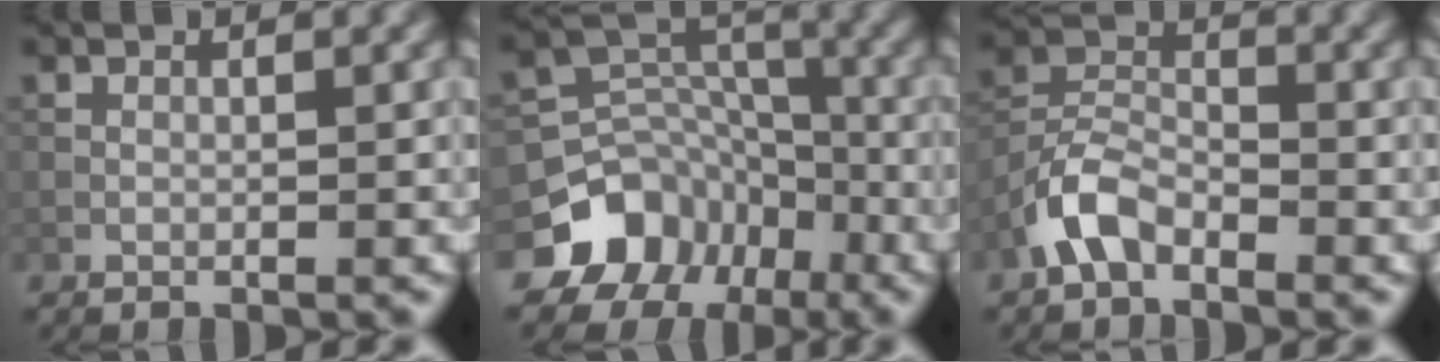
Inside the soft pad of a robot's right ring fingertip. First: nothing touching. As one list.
[{"total": 10.8, "force": [-6.8, 8.1, 2.0], "torque": [-0.036, 0.008, -0.122]}, {"total": 4.1, "force": [-2.8, 2.1, 2.2], "torque": [-0.041, 0.011, -0.065]}]